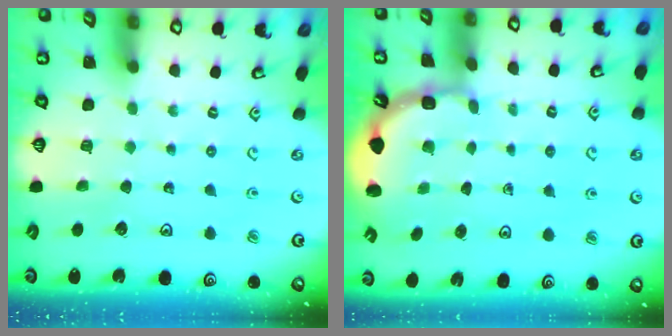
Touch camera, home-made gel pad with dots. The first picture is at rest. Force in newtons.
{"total": 2.1, "press": 1.9, "slide": 0.9}